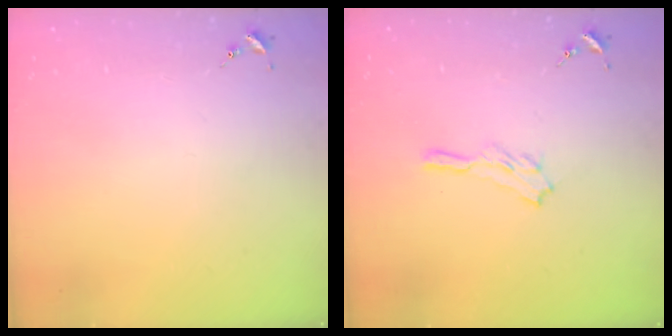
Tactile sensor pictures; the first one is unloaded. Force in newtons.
{"total": 5.5, "press": 5.5, "slide": 0.4}